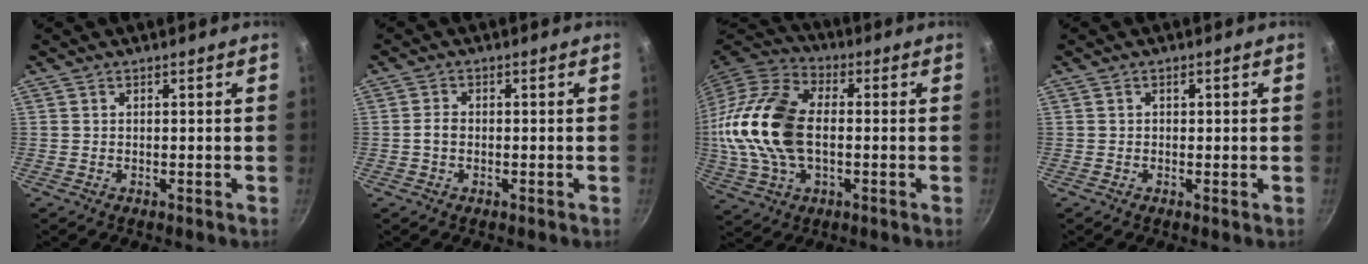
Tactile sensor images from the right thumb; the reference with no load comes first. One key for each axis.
{"total": 1.9, "fx": -0.4, "fy": 1.3, "fz": 1.3, "tx": -0.023, "ty": 0.012, "tz": -0.009}
{"total": 21.4, "fx": -0.1, "fy": 13.4, "fz": 16.7, "tx": -0.333, "ty": 0.030, "tz": -0.008}
{"total": 0.9, "fx": 0.0, "fy": 0.7, "fz": 0.5, "tx": -0.005, "ty": 0.003, "tz": -0.001}